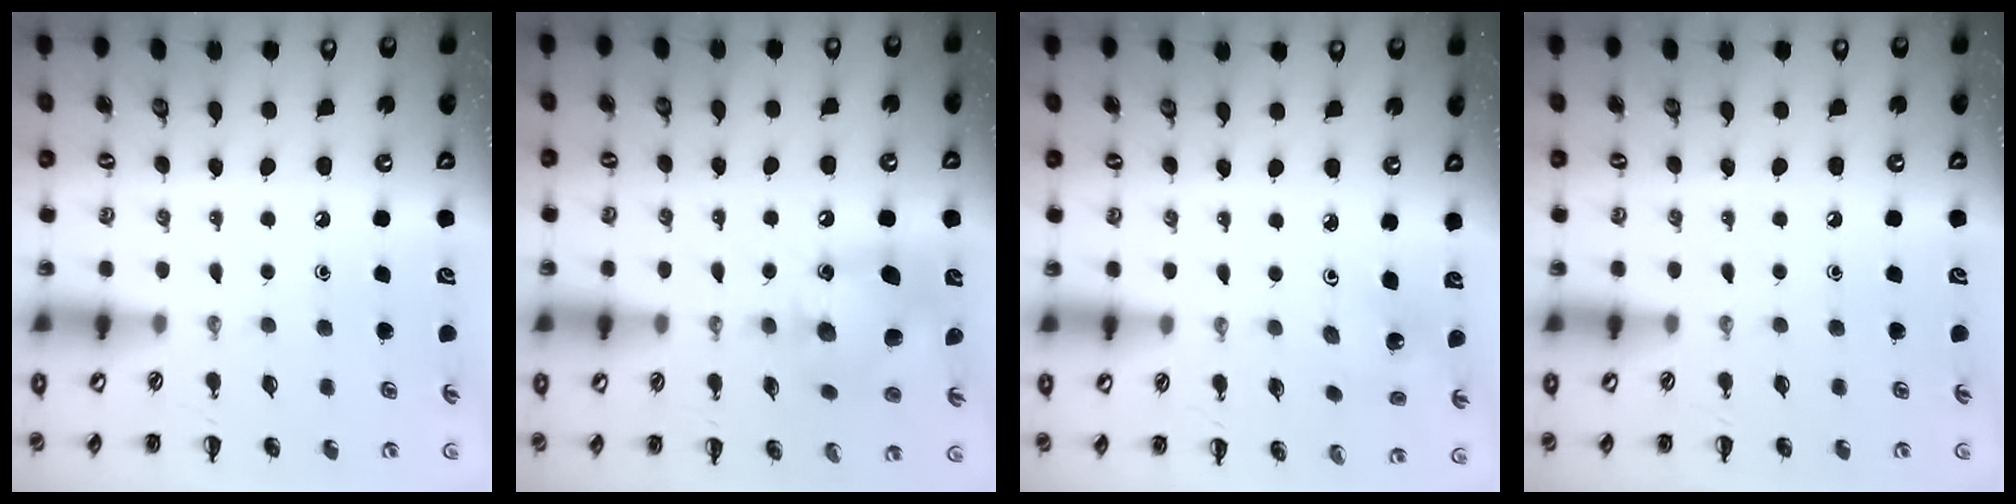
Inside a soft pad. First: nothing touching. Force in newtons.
{"total": 11.8, "press": 11.7, "slide": 1.6}
{"total": 2.1, "press": 1.9, "slide": 0.7}
{"total": 0.0}